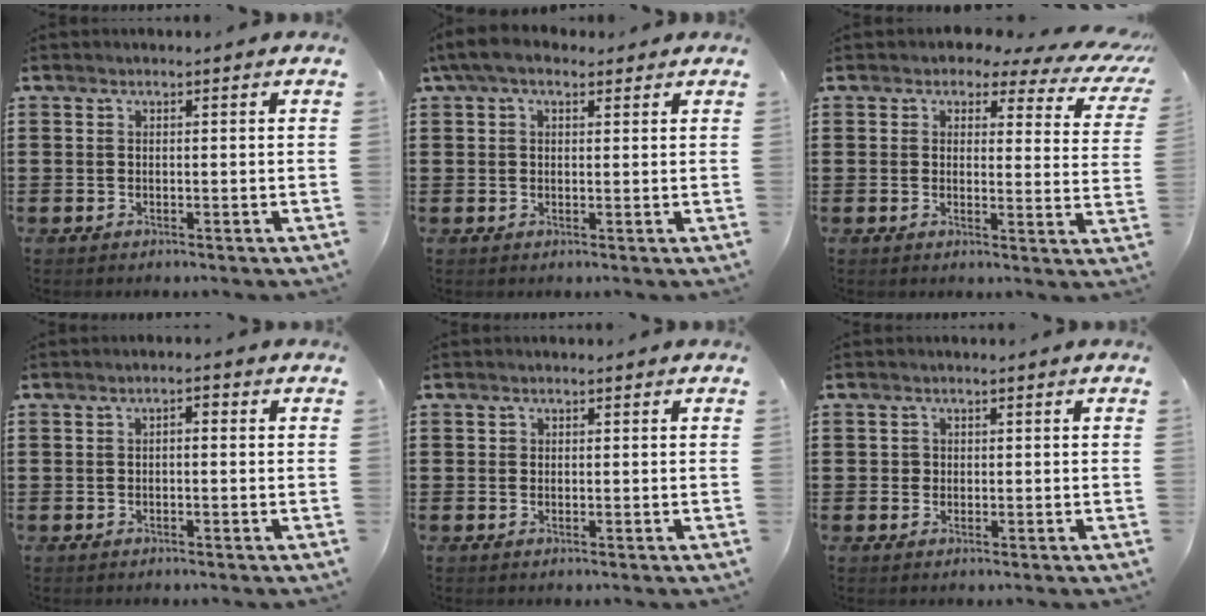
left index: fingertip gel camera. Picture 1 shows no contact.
{"total": 4.5, "force": [2.7, 2.0, 3.0], "torque": [-0.064, 0.008, 0.050]}
{"total": 3.0, "force": [2.1, 1.5, 1.5], "torque": [-0.036, -0.012, 0.030]}
{"total": 1.0, "force": [-0.6, 0.3, 0.8], "torque": [-0.017, 0.000, -0.013]}
{"total": 0.6, "force": [0.1, 0.6, 0.0], "torque": [-0.003, 0.004, 0.000]}
{"total": 1.1, "force": [0.2, 1.0, 0.3], "torque": [-0.009, 0.005, 0.004]}